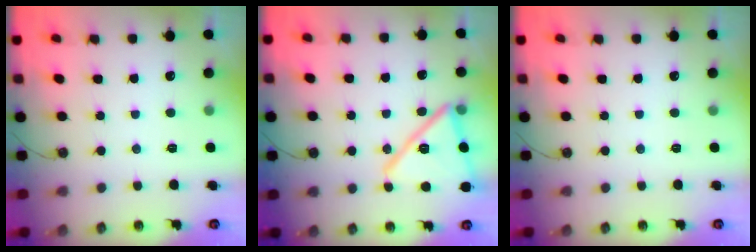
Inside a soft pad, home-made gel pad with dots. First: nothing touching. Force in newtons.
{"total": 18.9, "press": 18.9, "slide": 1.0}
{"total": 0.0}